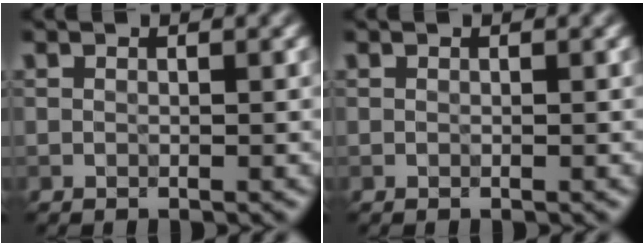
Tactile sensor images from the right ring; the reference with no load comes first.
{"total": 0.0}